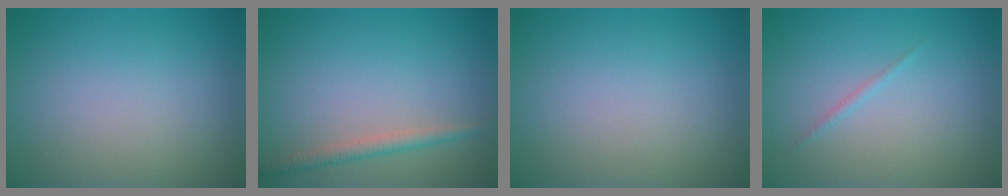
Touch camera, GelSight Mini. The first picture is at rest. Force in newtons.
{"total": 1.7, "press": 1.7, "slide": 0.1}
{"total": 0.0}
{"total": 0.5, "press": 0.5, "slide": 0.1}